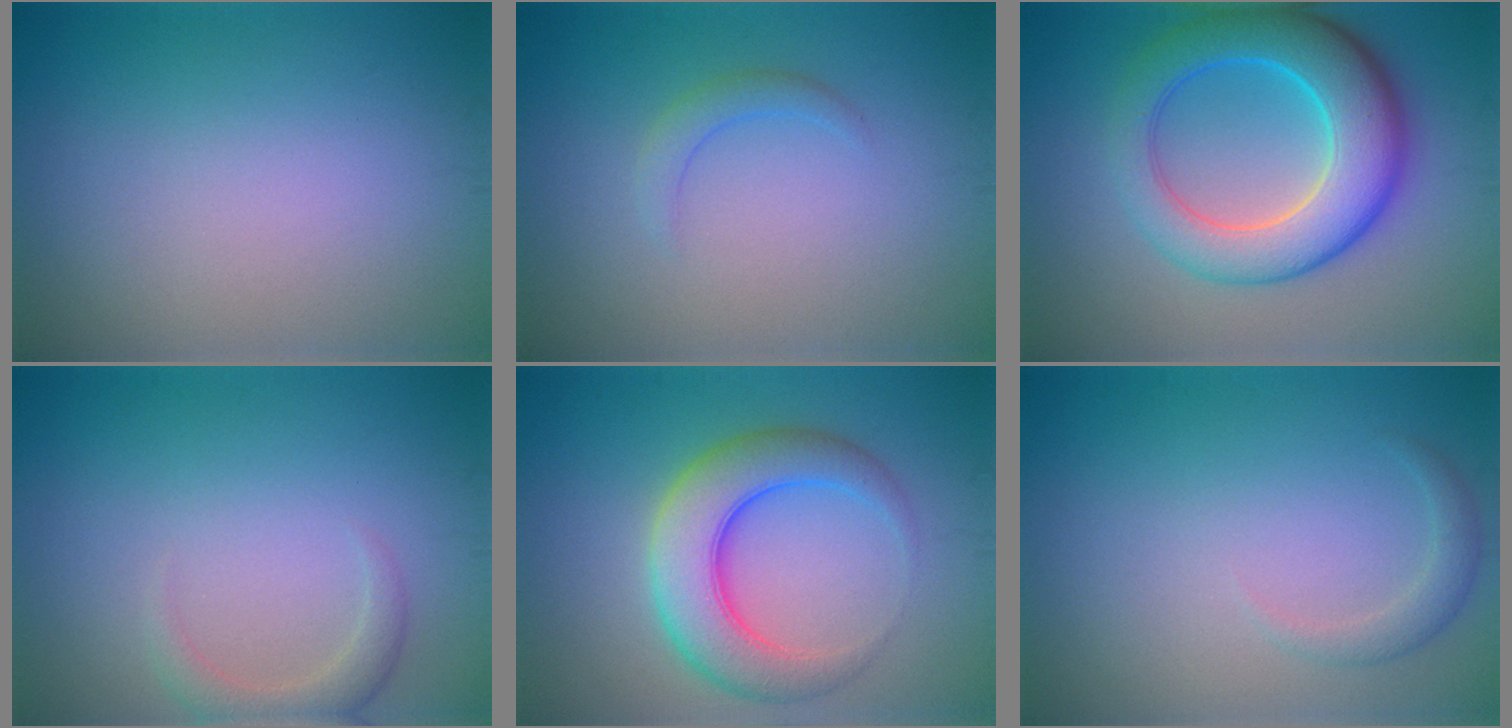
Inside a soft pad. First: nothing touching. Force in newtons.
{"total": 1.4, "press": 1.4, "slide": 0.0}
{"total": 8.9, "press": 8.9, "slide": 0.3}
{"total": 2.0, "press": 2.0, "slide": 0.3}
{"total": 6.6, "press": 6.6, "slide": 0.3}
{"total": 1.4, "press": 1.4, "slide": 0.1}